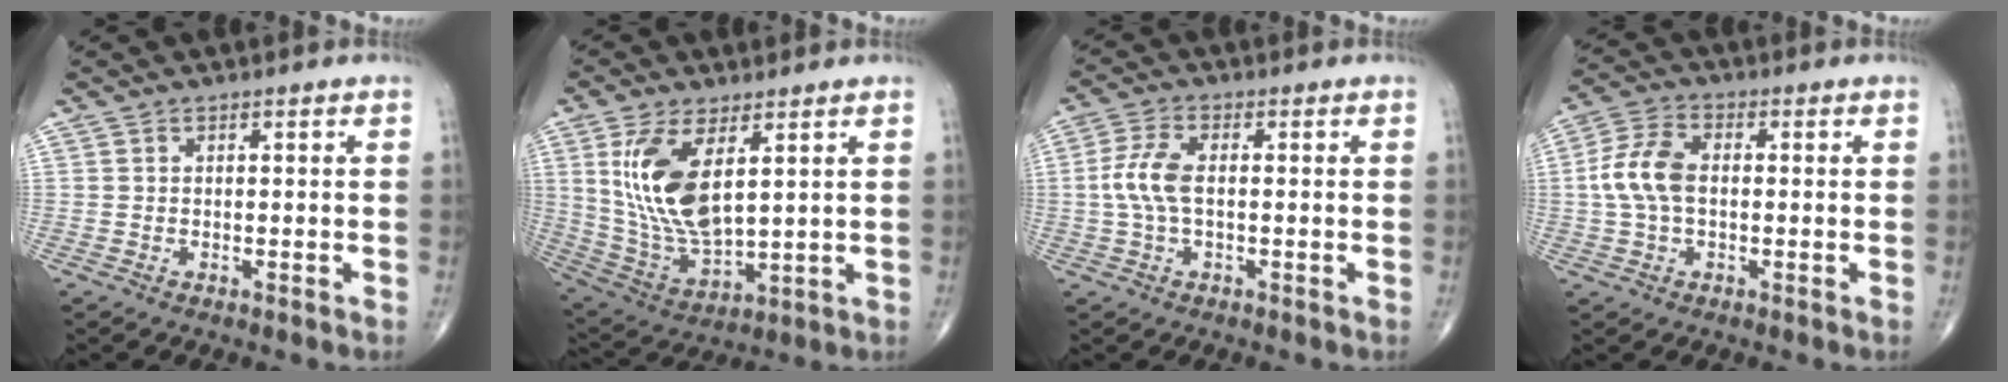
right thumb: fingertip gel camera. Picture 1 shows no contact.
{"total": 14.8, "force": [4.5, 6.7, 12.4], "torque": [-0.247, -0.023, 0.104]}
{"total": 6.1, "force": [-0.1, 2.8, 5.5], "torque": [-0.136, 0.014, -0.008]}
{"total": 8.4, "force": [0.0, 5.1, 6.6], "torque": [-0.142, 0.020, -0.006]}